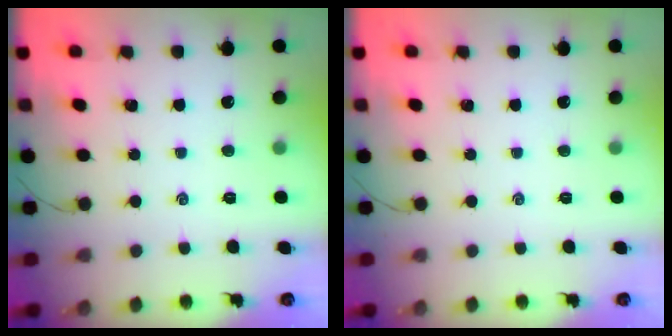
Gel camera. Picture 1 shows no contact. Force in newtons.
{"total": 0.0}